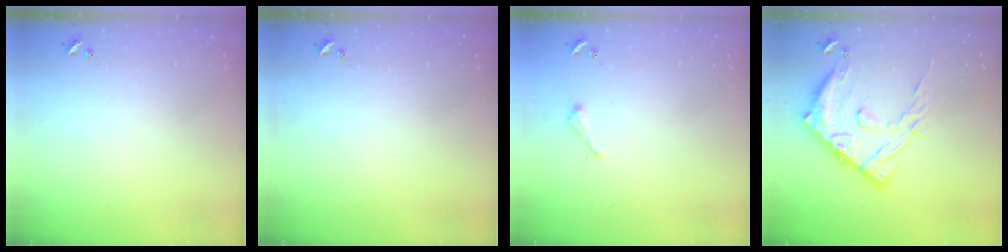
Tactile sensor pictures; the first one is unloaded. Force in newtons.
{"total": 0.0}
{"total": 2.6, "press": 2.6, "slide": 0.3}
{"total": 19.6, "press": 19.5, "slide": 2.0}